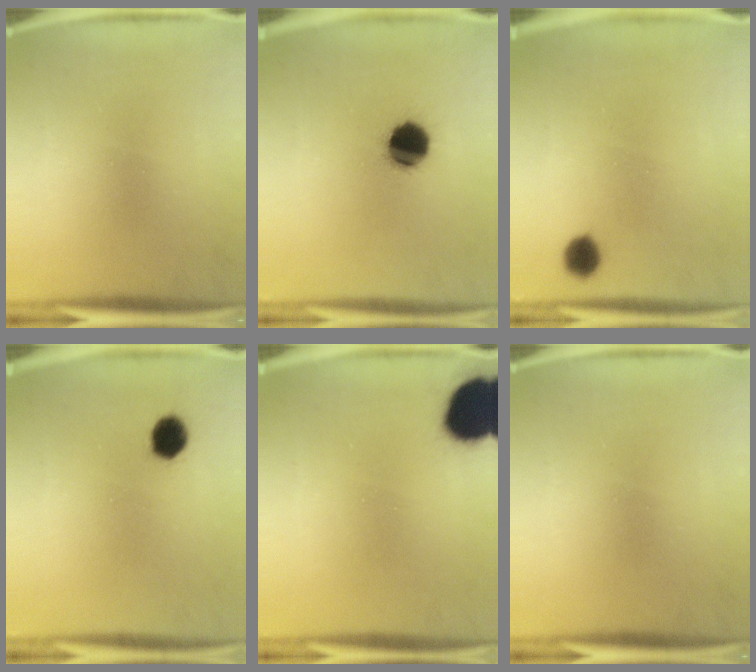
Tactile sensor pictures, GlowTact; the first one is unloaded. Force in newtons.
{"total": 10.8}
{"total": 5.1}
{"total": 5.0}
{"total": 17.4}
{"total": 0.0}